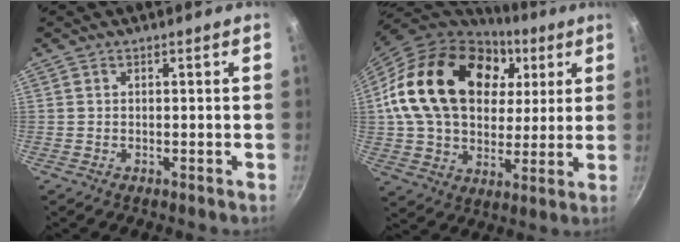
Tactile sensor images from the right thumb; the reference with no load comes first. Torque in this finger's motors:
{"motor_torque": [-1.35, 2.90, 1.29, -1.16, 0.62]}